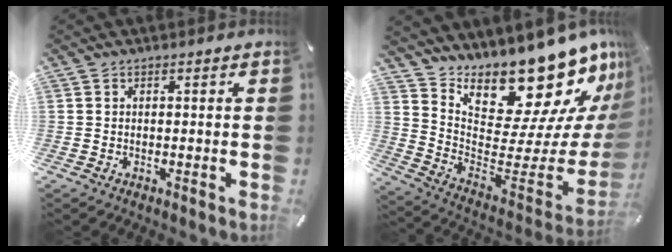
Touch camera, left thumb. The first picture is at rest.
{"total": 19.7, "force": [17.3, 6.1, 7.2], "torque": [-0.078, -0.171, 0.284]}